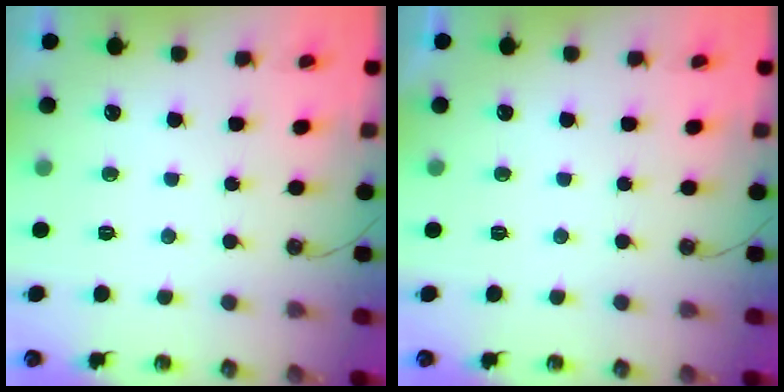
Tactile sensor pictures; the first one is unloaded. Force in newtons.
{"total": 0.0}